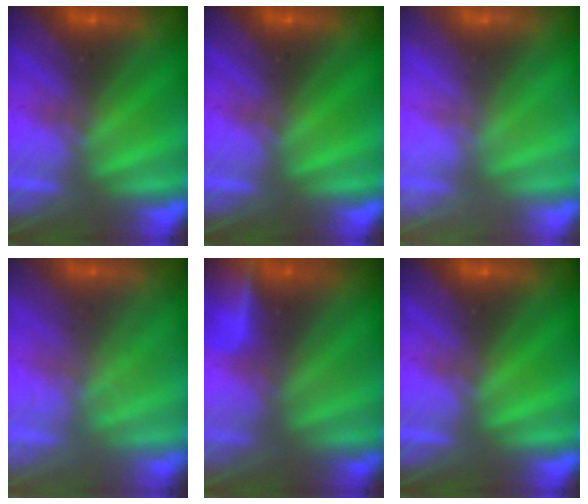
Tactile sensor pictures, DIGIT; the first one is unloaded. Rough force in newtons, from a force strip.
{"total": 0.0}
{"total": 2.3}
{"total": 1.5}
{"total": 7.6}
{"total": 0.0}